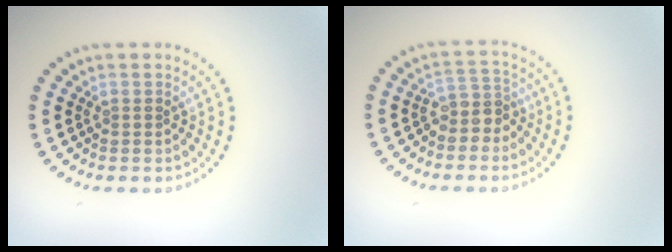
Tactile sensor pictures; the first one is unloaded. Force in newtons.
{"total": 2.5, "press": 2.0, "slide": 1.5}